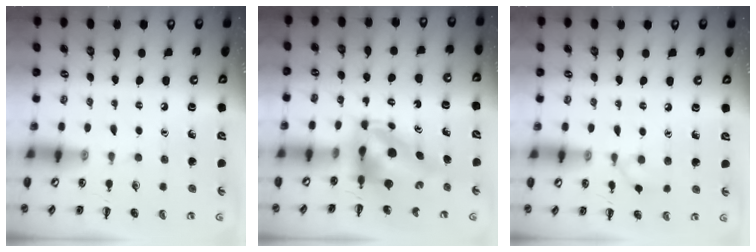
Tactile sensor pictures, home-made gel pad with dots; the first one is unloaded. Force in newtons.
{"total": 6.3, "press": 6.0, "slide": 1.8}
{"total": 2.8, "press": 2.5, "slide": 1.1}